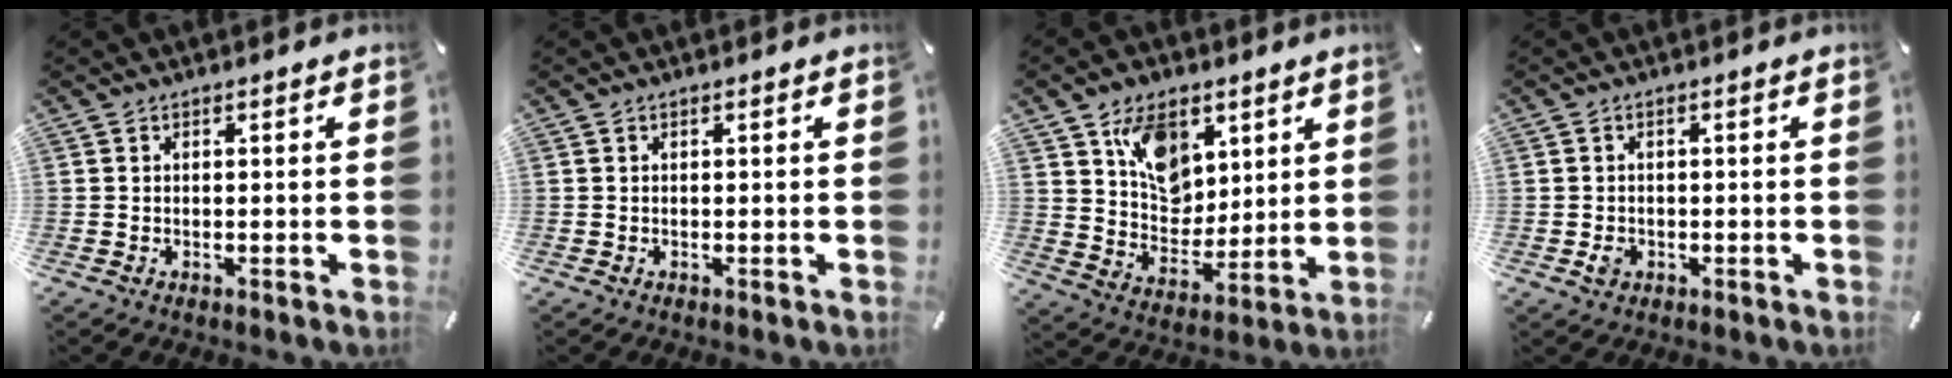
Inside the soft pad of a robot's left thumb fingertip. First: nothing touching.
{"total": 0.0}
{"total": 13.4, "force": [7.2, 9.9, 5.4], "torque": [-0.086, -0.040, 0.141]}
{"total": 2.1, "force": [-0.5, 1.7, 1.2], "torque": [-0.022, 0.003, -0.009]}